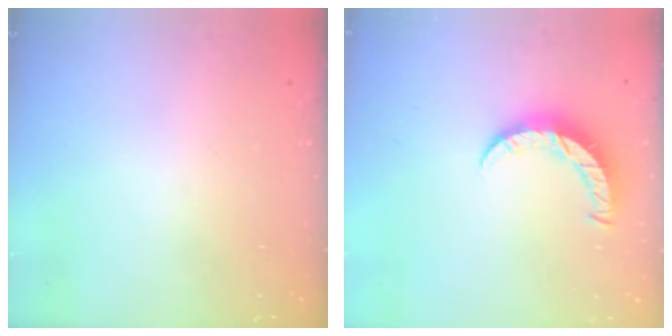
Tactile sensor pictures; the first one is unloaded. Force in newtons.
{"total": 7.5, "press": 7.4, "slide": 0.4}